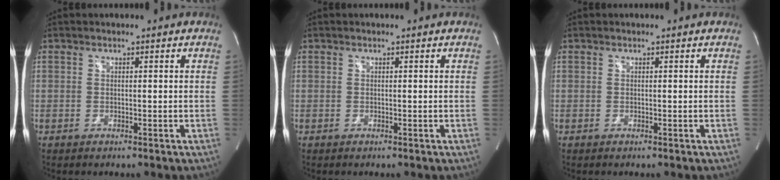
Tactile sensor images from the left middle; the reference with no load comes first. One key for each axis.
{"total": 0.0}
{"total": 0.0}